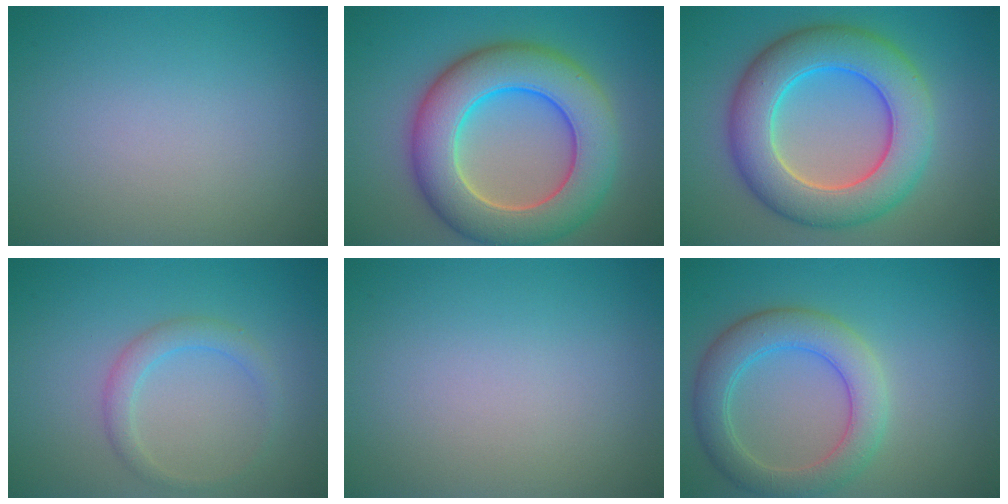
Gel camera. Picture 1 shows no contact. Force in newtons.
{"total": 10.5, "press": 10.5, "slide": 0.6}
{"total": 9.4, "press": 9.4, "slide": 0.2}
{"total": 2.1, "press": 2.1, "slide": 0.0}
{"total": 0.0}
{"total": 5.1, "press": 5.1, "slide": 0.4}